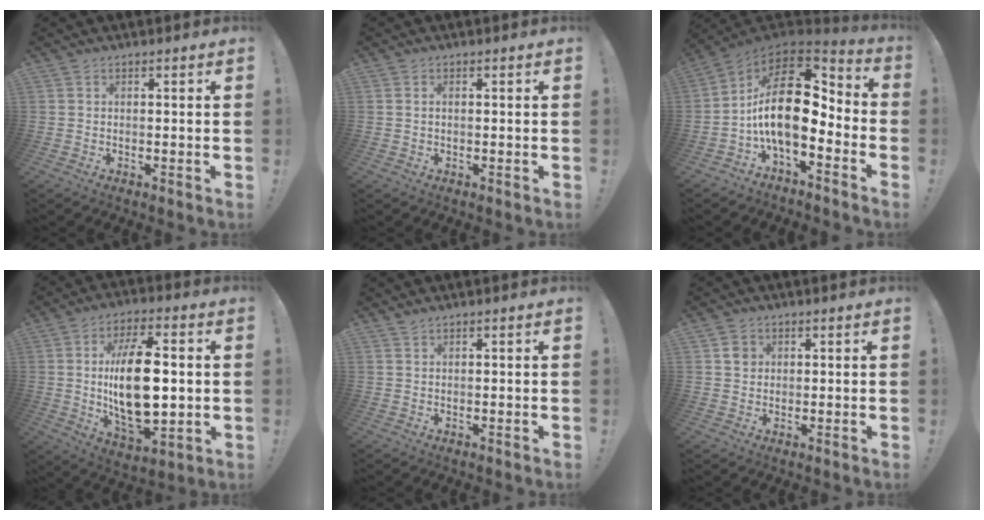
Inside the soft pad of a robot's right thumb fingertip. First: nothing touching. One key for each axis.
{"total": 0.9, "fx": 0.1, "fy": 0.5, "fz": 0.8, "tx": -0.016, "ty": 0.003, "tz": 0.002}
{"total": 20.7, "fx": 1.0, "fy": 10.0, "fz": 18.1, "tx": -0.319, "ty": -0.003, "tz": 0.021}
{"total": 20.7, "fx": 1.3, "fy": 9.9, "fz": 18.1, "tx": -0.331, "ty": -0.010, "tz": 0.016}
{"total": 0.8, "fx": 0.8, "fy": 0.1, "fz": 0.2, "tx": 0.006, "ty": -0.002, "tz": 0.013}
{"total": 3.2, "fx": 1.1, "fy": 2.9, "fz": 0.5, "tx": 0.015, "ty": -0.007, "tz": 0.016}